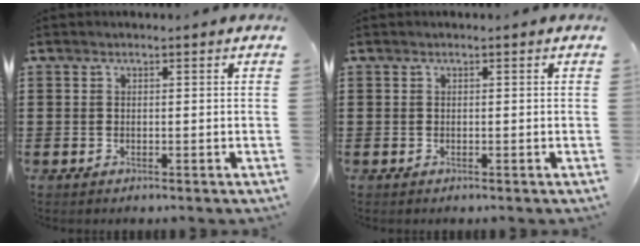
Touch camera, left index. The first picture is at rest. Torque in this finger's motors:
{"motor_torque": [0.00, 0.00, 0.00, 0.00]}